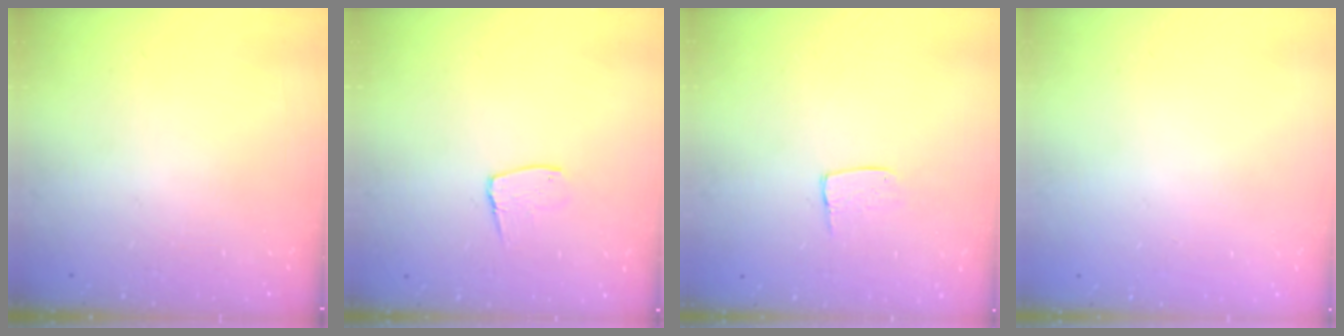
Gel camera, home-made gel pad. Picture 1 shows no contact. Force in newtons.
{"total": 7.0, "press": 7.0, "slide": 0.5}
{"total": 5.2, "press": 5.2, "slide": 0.4}
{"total": 0.0}